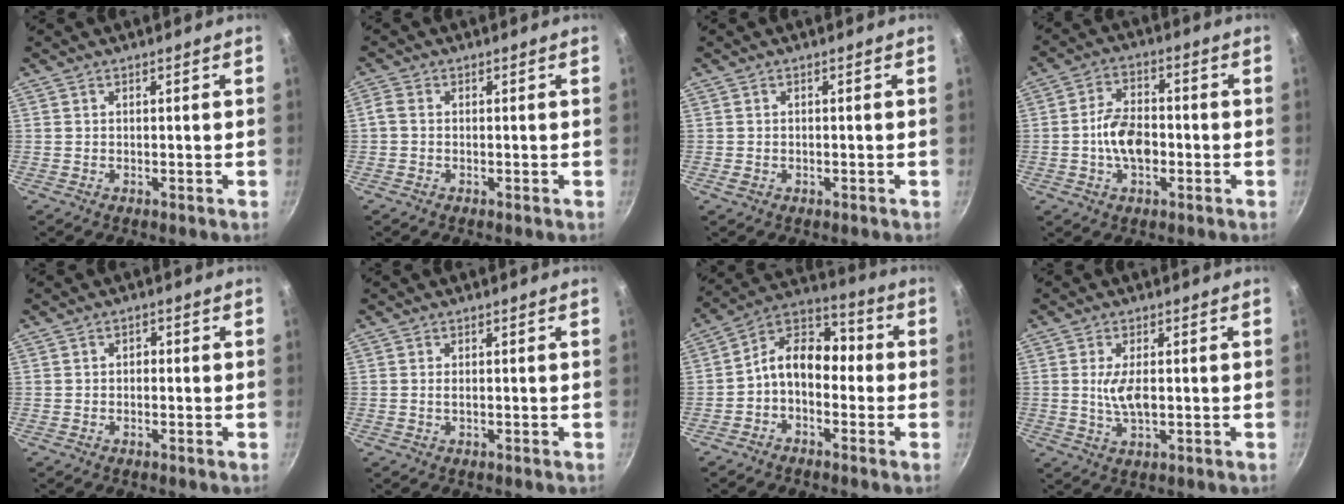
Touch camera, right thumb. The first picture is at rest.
{"total": 1.7, "force": [-0.4, 1.2, 1.2], "torque": [-0.030, 0.005, -0.012]}
{"total": 1.1, "force": [-0.4, 0.7, 0.7], "torque": [-0.014, 0.002, -0.006]}
{"total": 8.5, "force": [-1.7, 5.1, 6.6], "torque": [-0.107, 0.021, -0.036]}
{"total": 1.1, "force": [-0.2, 0.9, 0.6], "torque": [-0.007, 0.006, -0.005]}
{"total": 0.6, "force": [0.0, 0.2, 0.6], "torque": [-0.015, -0.001, 0.000]}
{"total": 10.7, "force": [-1.7, 7.4, 7.6], "torque": [-0.101, 0.053, -0.056]}
{"total": 5.1, "force": [0.2, 2.1, 4.7], "torque": [-0.092, -0.006, 0.004]}